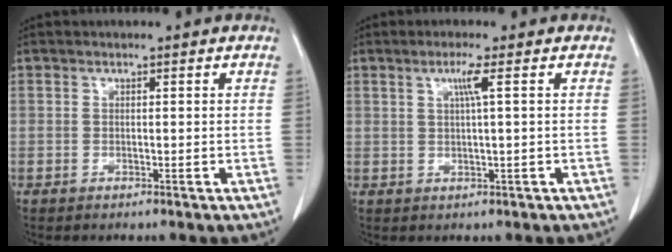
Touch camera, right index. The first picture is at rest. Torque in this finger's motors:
{"motor_torque": [0.21, -0.07, 0.07, 0.04]}